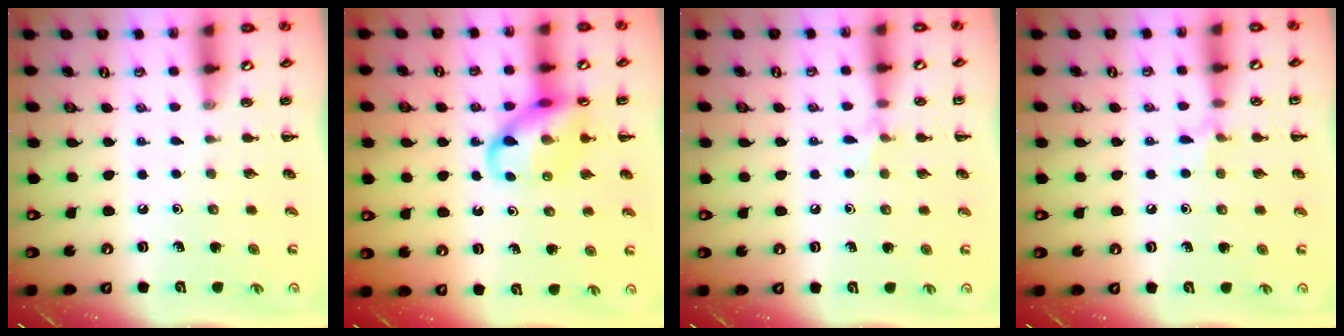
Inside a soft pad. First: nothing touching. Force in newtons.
{"total": 14.2, "press": 14.0, "slide": 2.4}
{"total": 5.5, "press": 5.3, "slide": 1.5}
{"total": 5.4, "press": 5.1, "slide": 1.7}